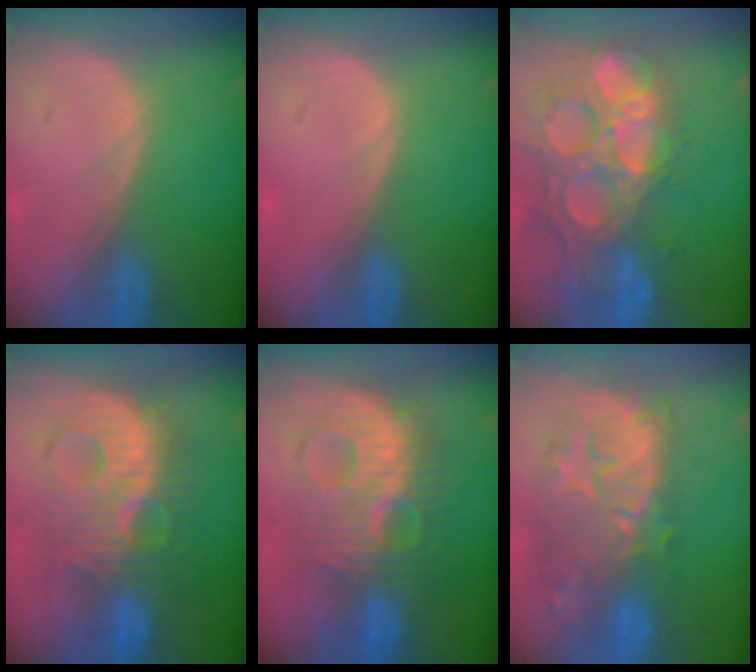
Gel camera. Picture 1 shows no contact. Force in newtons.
{"total": 0.0}
{"total": 14.8, "press": 12.3, "slide": 8.3}
{"total": 10.6, "press": 10.6, "slide": 0.3}
{"total": 10.6, "press": 10.6, "slide": 0.3}
{"total": 11.6, "press": 10.7, "slide": 4.5}